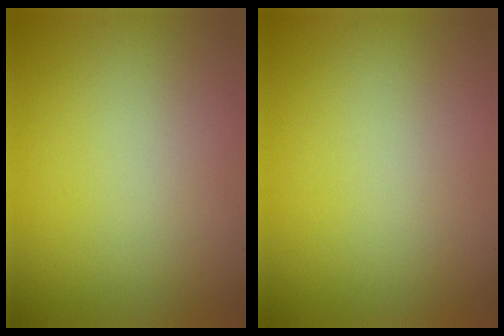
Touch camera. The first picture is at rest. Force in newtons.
{"total": 0.0}